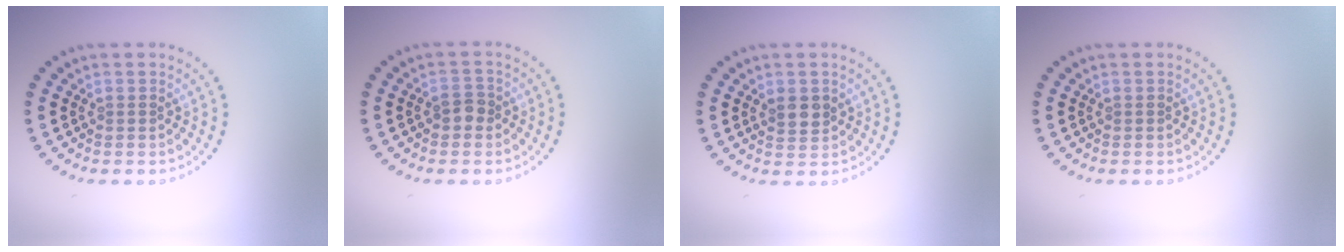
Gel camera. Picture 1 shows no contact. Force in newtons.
{"total": 1.5, "press": 1.4, "slide": 0.3}
{"total": 1.8, "press": 1.7, "slide": 0.7}
{"total": 0.0}